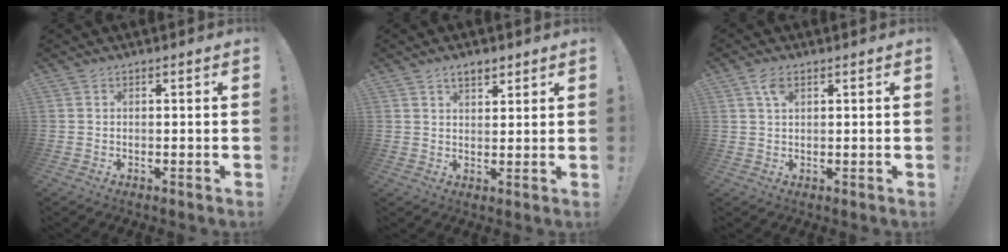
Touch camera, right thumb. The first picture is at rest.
{"total": 4.2, "force": [2.9, 2.2, 2.1], "torque": [-0.030, -0.011, 0.052]}
{"total": 3.7, "force": [1.7, 1.9, 2.7], "torque": [-0.048, -0.001, 0.029]}